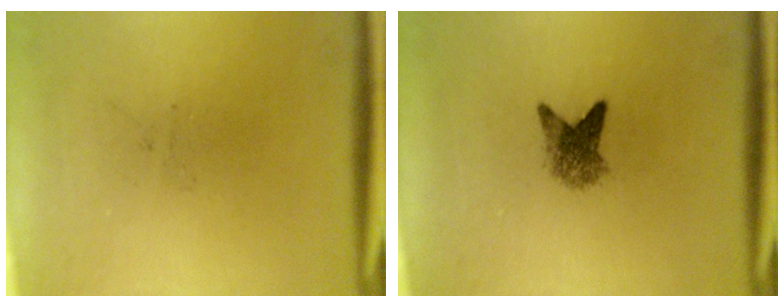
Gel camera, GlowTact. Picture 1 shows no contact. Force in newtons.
{"total": 3.2}